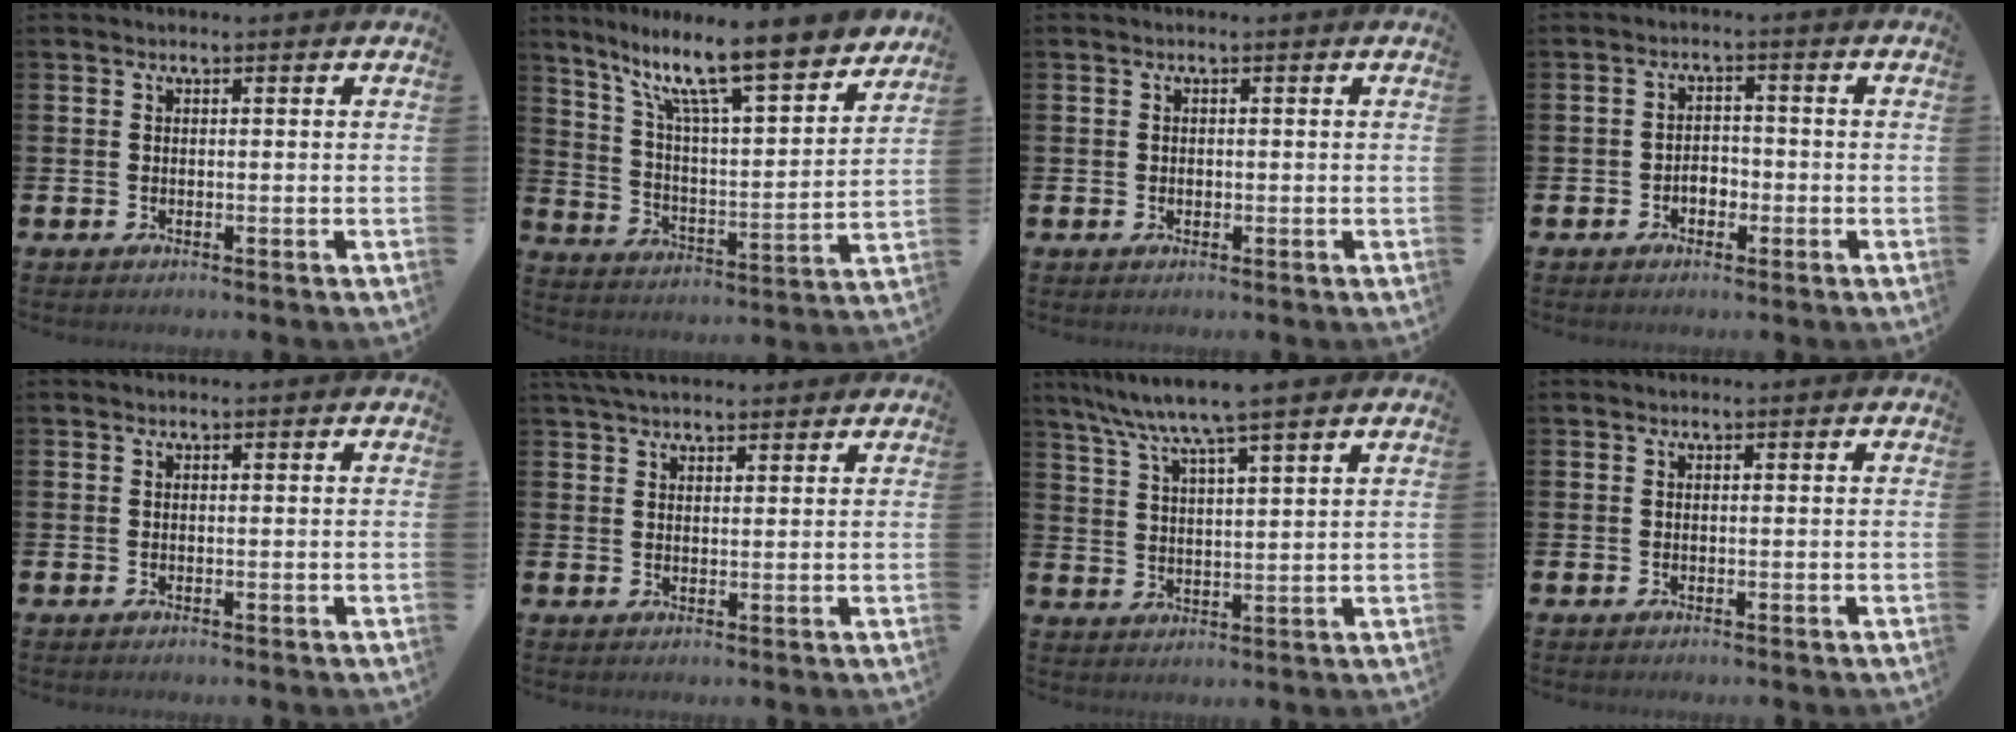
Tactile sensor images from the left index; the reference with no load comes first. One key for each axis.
{"total": 12.2, "fx": 9.8, "fy": 1.7, "fz": 7.1, "tx": -0.162, "ty": -0.066, "tz": 0.161}
{"total": 0.5, "fx": 0.0, "fy": 0.5, "fz": 0.2, "tx": -0.005, "ty": 0.004, "tz": -0.001}
{"total": 2.3, "fx": -1.1, "fy": 1.6, "fz": 1.2, "tx": -0.023, "ty": 0.005, "tz": -0.026}
{"total": 0.0}
{"total": 4.2, "fx": 3.8, "fy": 1.1, "fz": 1.4, "tx": -0.033, "ty": -0.008, "tz": 0.071}
{"total": 7.6, "fx": 6.8, "fy": -0.1, "fz": 3.4, "tx": -0.094, "ty": -0.027, "tz": 0.120}
{"total": 0.0}